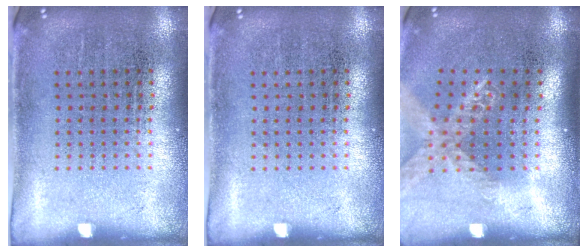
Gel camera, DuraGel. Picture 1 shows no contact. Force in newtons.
{"total": 0.0}
{"total": 1.6, "press": 1.4, "slide": 0.8}